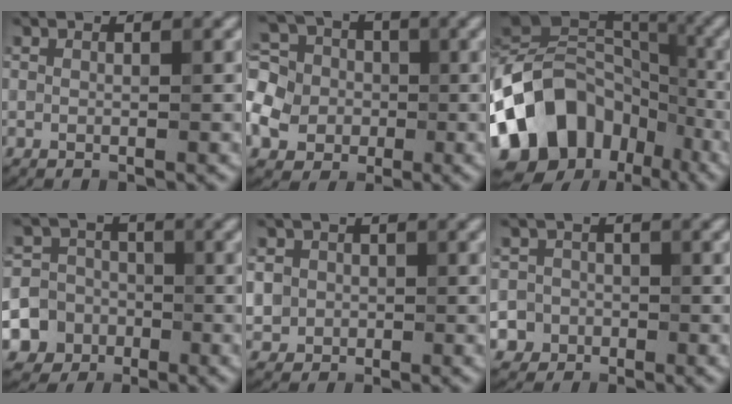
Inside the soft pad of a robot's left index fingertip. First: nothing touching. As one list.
[{"total": 7.9, "force": [-1.8, 6.8, 3.6], "torque": [-0.093, 0.002, -0.044]}, {"total": 15.2, "force": [-7.2, 10.9, 7.8], "torque": [-0.157, 0.018, -0.132]}, {"total": 8.7, "force": [-3.7, 7.8, 1.3], "torque": [-0.017, -0.021, -0.078]}, {"total": 4.0, "force": [-0.1, 3.9, 1.2], "torque": [-0.019, 0.015, -0.013]}, {"total": 4.6, "force": [-2.2, 4.1, 0.5], "torque": [0.018, -0.002, -0.057]}]